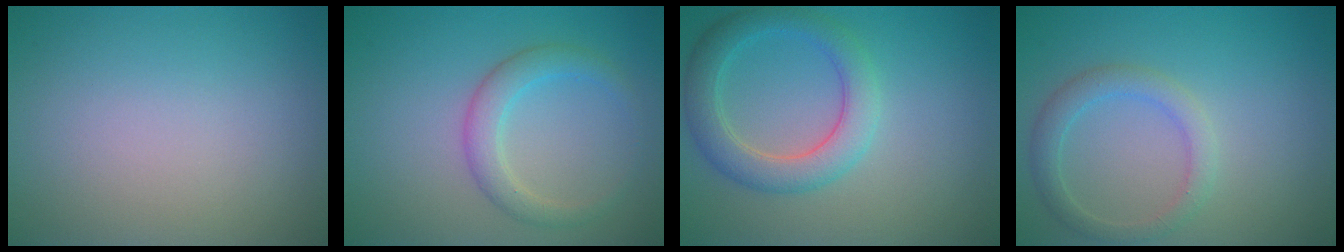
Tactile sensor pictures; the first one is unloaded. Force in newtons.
{"total": 2.8, "press": 2.8, "slide": 0.1}
{"total": 4.3, "press": 4.3, "slide": 0.2}
{"total": 2.5, "press": 2.5, "slide": 0.2}